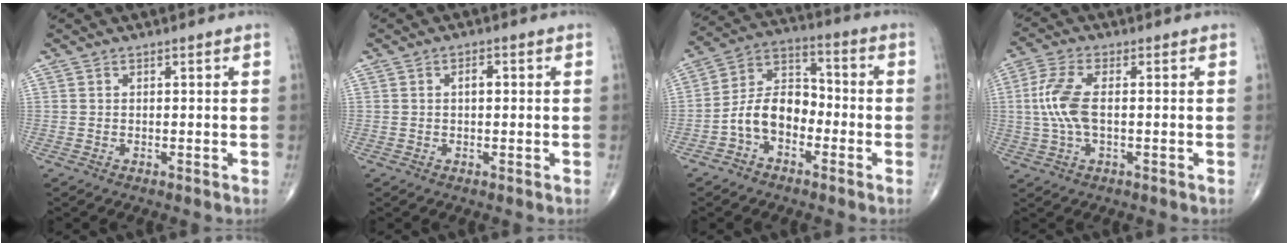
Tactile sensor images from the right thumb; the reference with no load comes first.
{"total": 1.8, "force": [0.2, 0.9, 1.6], "torque": [-0.026, 0.004, 0.001]}
{"total": 10.4, "force": [-3.6, 6.9, 6.9], "torque": [-0.108, 0.047, -0.078]}
{"total": 8.3, "force": [0.2, 3.7, 7.4], "torque": [-0.183, 0.009, 0.003]}